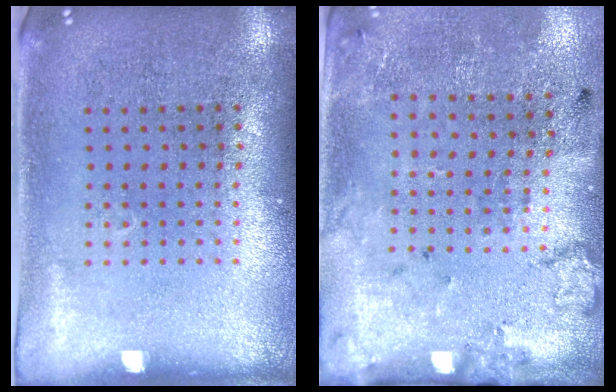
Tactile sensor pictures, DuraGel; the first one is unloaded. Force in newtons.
{"total": 2.3, "press": 1.4, "slide": 1.9}